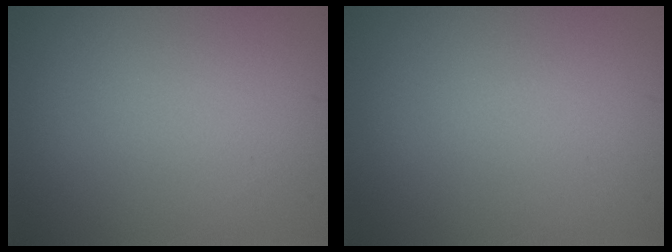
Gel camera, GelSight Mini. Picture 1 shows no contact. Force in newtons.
{"total": 0.0}